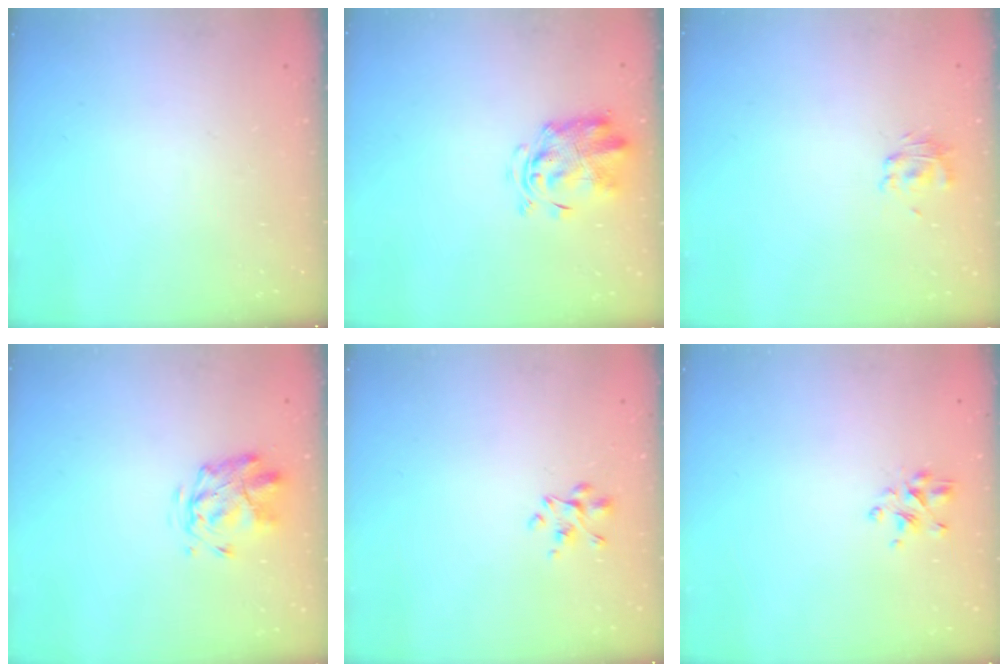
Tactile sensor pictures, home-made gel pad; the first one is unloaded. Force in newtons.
{"total": 3.0, "press": 2.9, "slide": 0.6}
{"total": 2.9, "press": 2.8, "slide": 0.7}
{"total": 2.9, "press": 2.5, "slide": 1.5}
{"total": 2.4, "press": 2.3, "slide": 0.8}
{"total": 3.2, "press": 2.9, "slide": 1.2}